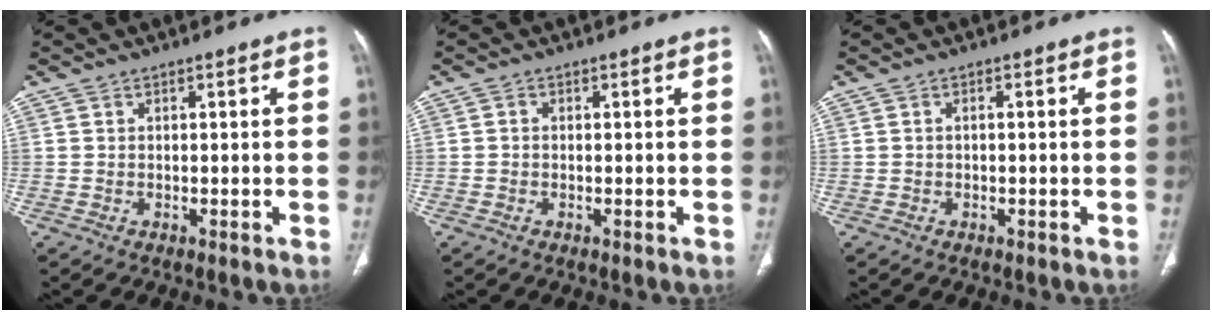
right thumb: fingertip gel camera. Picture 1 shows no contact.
{"total": 0.7, "force": [-0.1, 0.6, 0.3], "torque": [-0.003, 0.002, -0.006]}
{"total": 0.5, "force": [-0.1, 0.2, 0.4], "torque": [-0.009, 0.000, -0.004]}